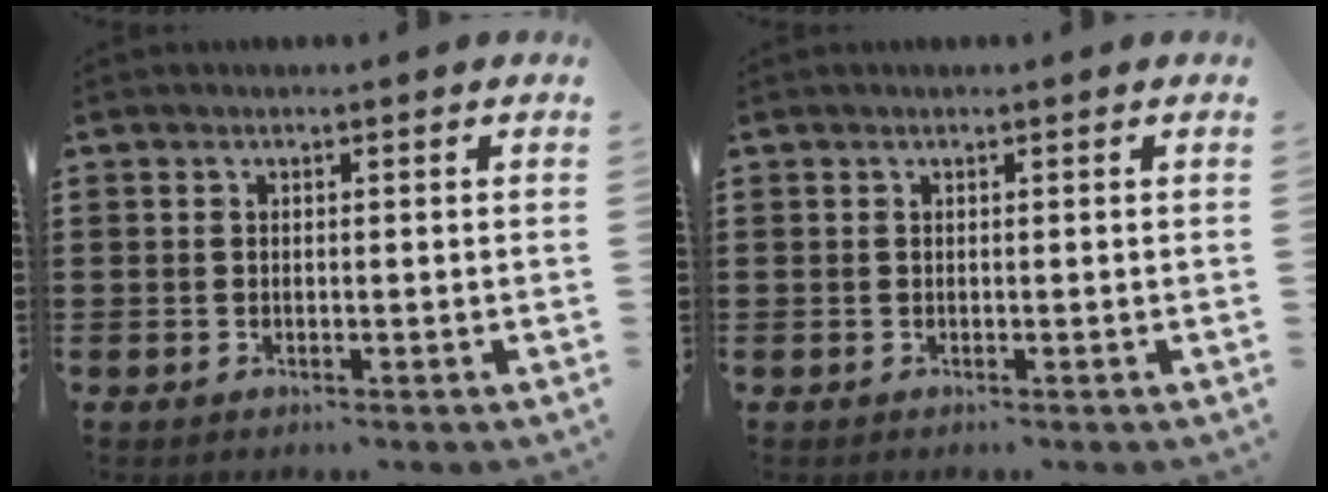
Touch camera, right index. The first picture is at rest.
{"total": 0.0}